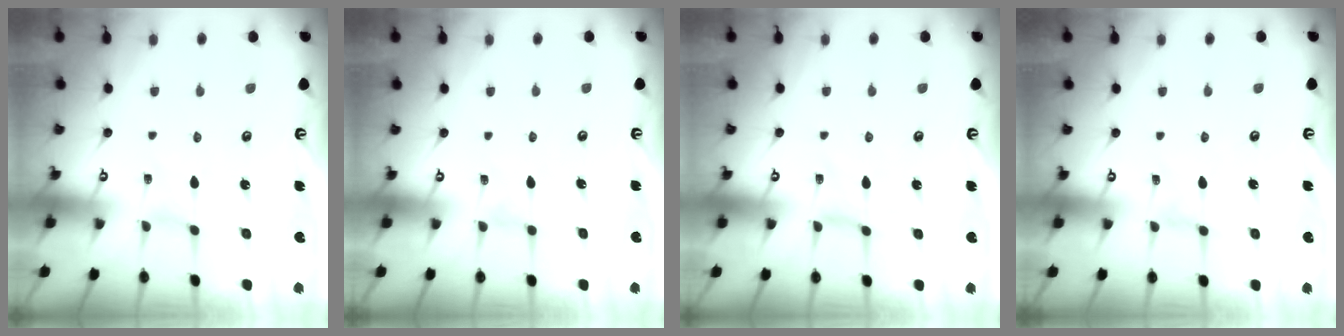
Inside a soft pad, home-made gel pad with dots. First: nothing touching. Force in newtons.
{"total": 0.0}
{"total": 0.0}
{"total": 0.8, "press": 0.8, "slide": 0.3}